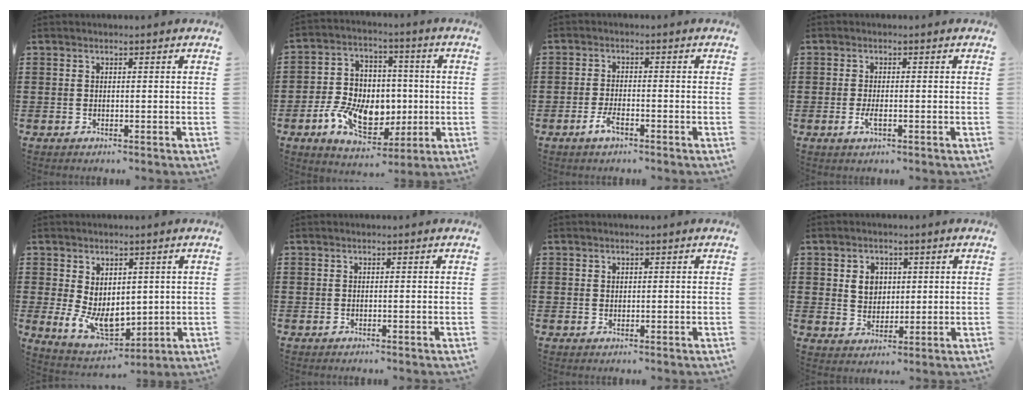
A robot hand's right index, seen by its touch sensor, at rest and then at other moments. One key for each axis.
{"total": 11.1, "fx": -2.3, "fy": 8.4, "fz": 6.9, "tx": -0.155, "ty": 0.016, "tz": -0.035}
{"total": 3.1, "fx": -1.7, "fy": 1.2, "fz": 2.3, "tx": -0.054, "ty": -0.003, "tz": -0.036}
{"total": 2.2, "fx": -0.6, "fy": 0.7, "fz": 2.0, "tx": -0.050, "ty": -0.008, "tz": -0.016}
{"total": 7.4, "fx": 0.4, "fy": 5.3, "fz": 5.1, "tx": -0.102, "ty": 0.001, "tz": 0.009}
{"total": 0.0}
{"total": 0.7, "fx": 0.4, "fy": 0.6, "fz": 0.1, "tx": -0.004, "ty": 0.002, "tz": 0.009}
{"total": 4.0, "fx": 1.1, "fy": 3.3, "fz": 1.9, "tx": -0.049, "ty": 0.013, "tz": 0.018}